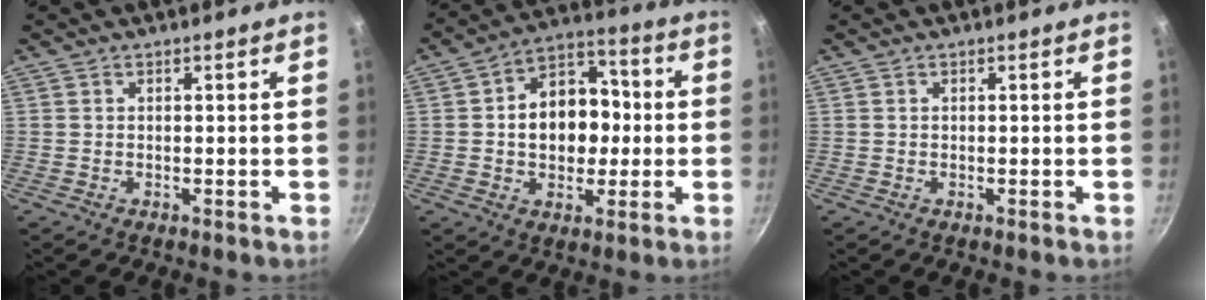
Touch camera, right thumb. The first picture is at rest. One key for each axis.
{"total": 14.1, "fx": 0.1, "fy": 10.6, "fz": 9.3, "tx": -0.097, "ty": 0.028, "tz": -0.009}
{"total": 0.0}